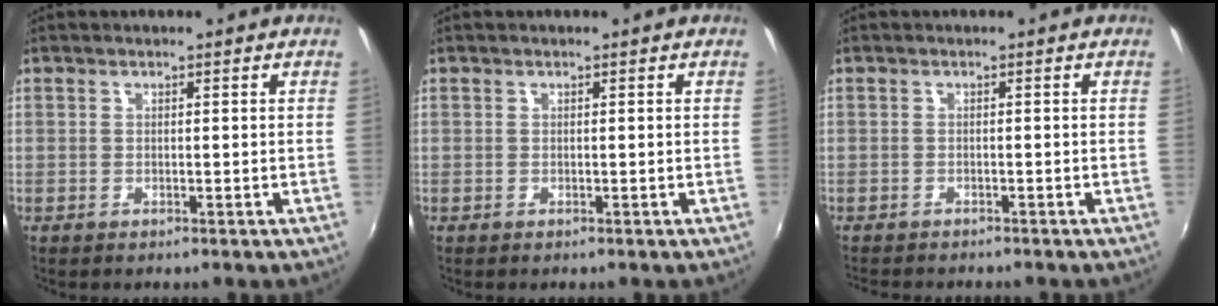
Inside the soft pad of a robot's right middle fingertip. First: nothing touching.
{"total": 0.0}
{"total": 3.1, "force": [-2.9, 0.6, 0.9], "torque": [-0.026, -0.016, -0.049]}